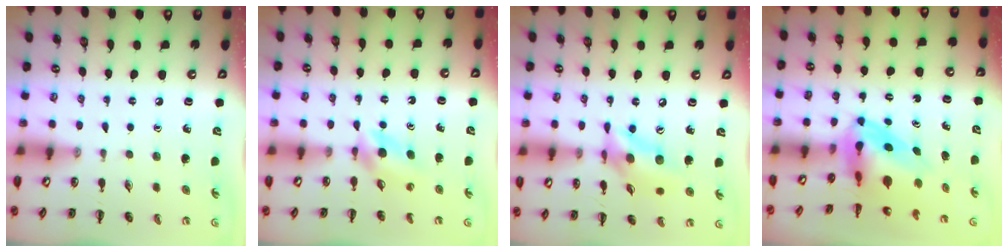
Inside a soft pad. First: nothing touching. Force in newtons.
{"total": 4.0, "press": 3.8, "slide": 1.3}
{"total": 13.2, "press": 12.9, "slide": 2.9}
{"total": 5.4, "press": 5.1, "slide": 1.5}